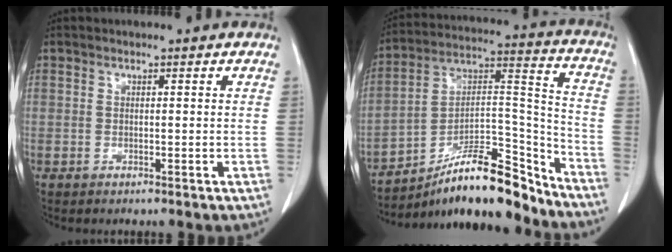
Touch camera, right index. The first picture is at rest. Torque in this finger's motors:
{"motor_torque": [0.08, -0.50, 0.21, 0.04]}